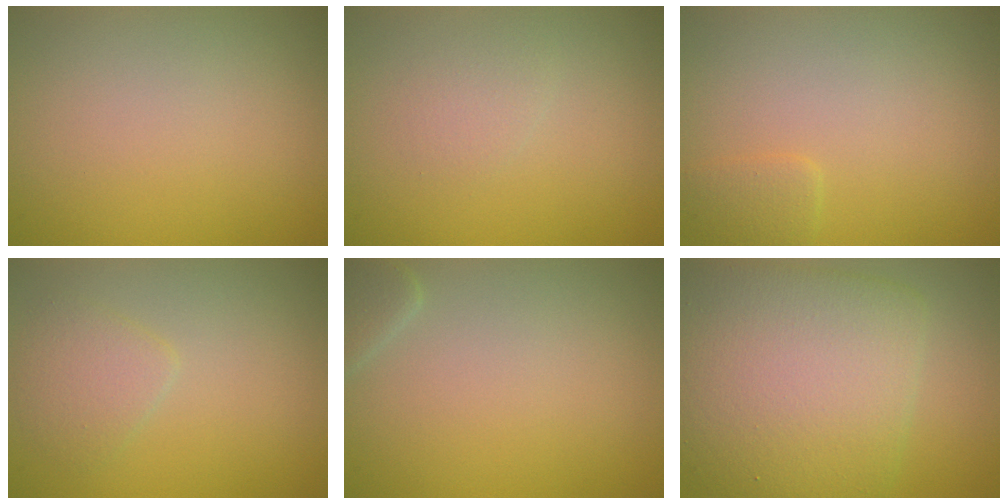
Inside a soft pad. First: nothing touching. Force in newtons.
{"total": 1.1, "press": 1.1, "slide": 0.1}
{"total": 1.2, "press": 1.2, "slide": 0.1}
{"total": 2.1, "press": 2.1, "slide": 0.1}
{"total": 1.7, "press": 1.7, "slide": 0.2}
{"total": 10.2, "press": 10.2, "slide": 0.4}